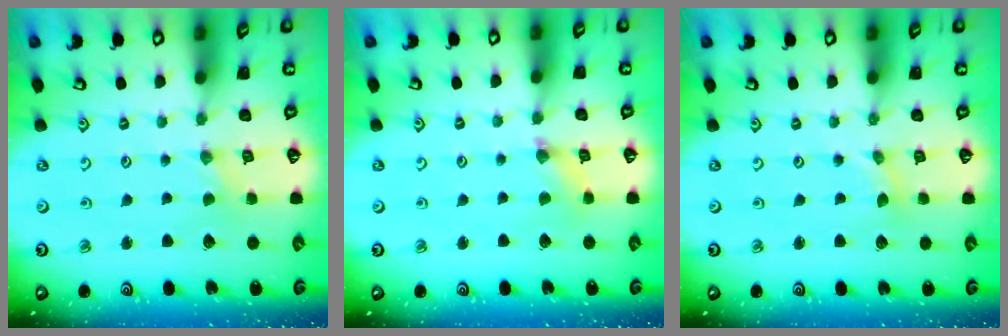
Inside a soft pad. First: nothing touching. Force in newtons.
{"total": 1.5, "press": 1.5, "slide": 0.3}
{"total": 0.7, "press": 0.7, "slide": 0.1}